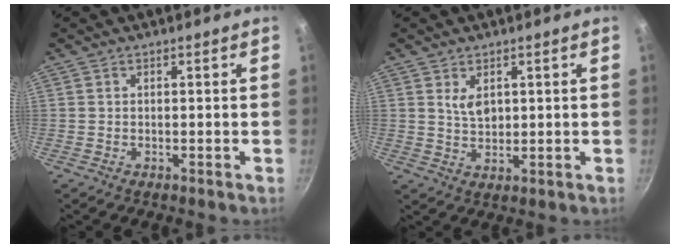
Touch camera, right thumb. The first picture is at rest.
{"total": 3.5, "force": [1.4, 2.1, 2.5], "torque": [-0.036, -0.015, 0.030]}